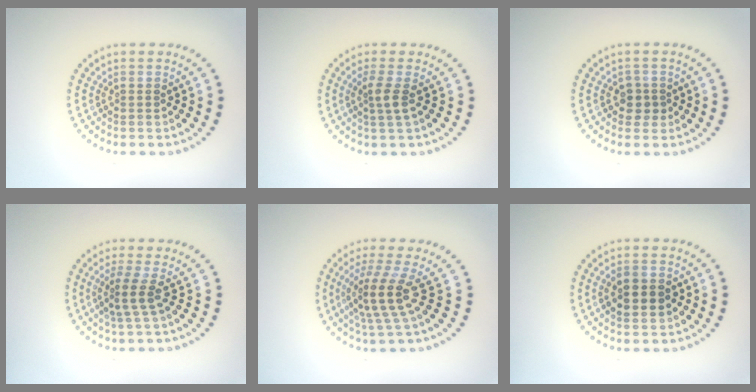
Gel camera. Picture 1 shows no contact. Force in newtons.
{"total": 1.8, "press": 1.3, "slide": 1.2}
{"total": 1.7, "press": 1.5, "slide": 0.7}
{"total": 2.3, "press": 1.6, "slide": 1.7}
{"total": 4.0, "press": 2.9, "slide": 2.8}
{"total": 2.6, "press": 2.6, "slide": 0.2}